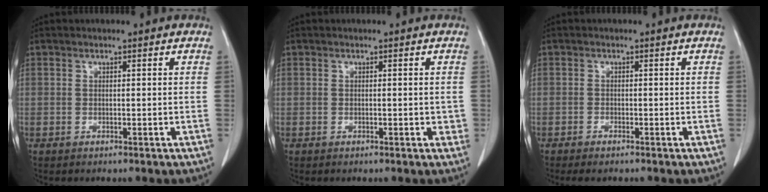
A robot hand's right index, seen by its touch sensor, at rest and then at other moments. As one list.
[{"total": 1.4, "force": [-0.2, 0.7, 1.2], "torque": [-0.012, 0.002, -0.003]}, {"total": 1.7, "force": [-1.4, 0.4, 0.9], "torque": [-0.014, -0.004, -0.020]}]